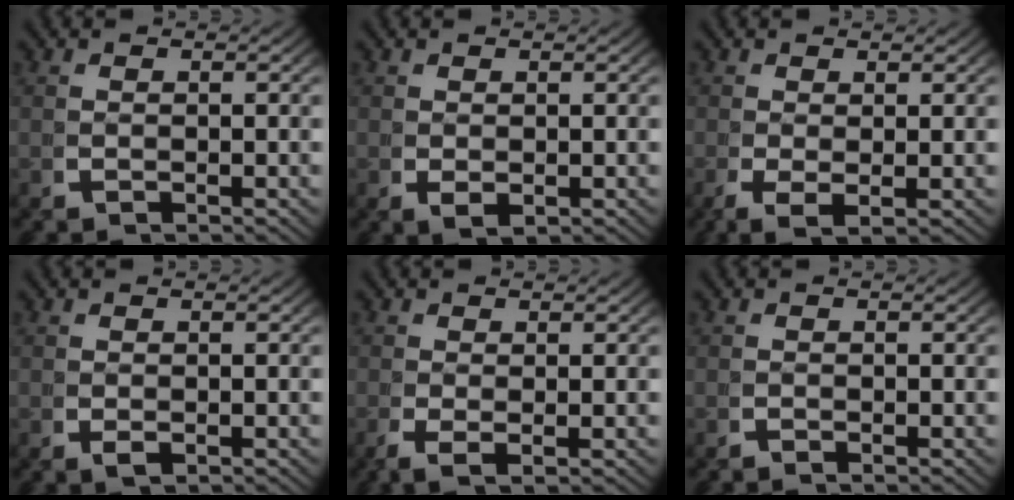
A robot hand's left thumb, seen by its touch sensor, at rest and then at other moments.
{"total": 1.0, "force": [0.1, 0.7, 0.8], "torque": [-0.024, -0.012, 0.015]}
{"total": 1.9, "force": [-0.2, 0.7, 1.7], "torque": [-0.037, -0.015, 0.005]}
{"total": 0.8, "force": [-0.1, 0.6, 0.6], "torque": [-0.021, -0.009, 0.006]}
{"total": 1.3, "force": [0.0, 0.3, 1.3], "torque": [-0.030, -0.011, 0.005]}
{"total": 0.0}